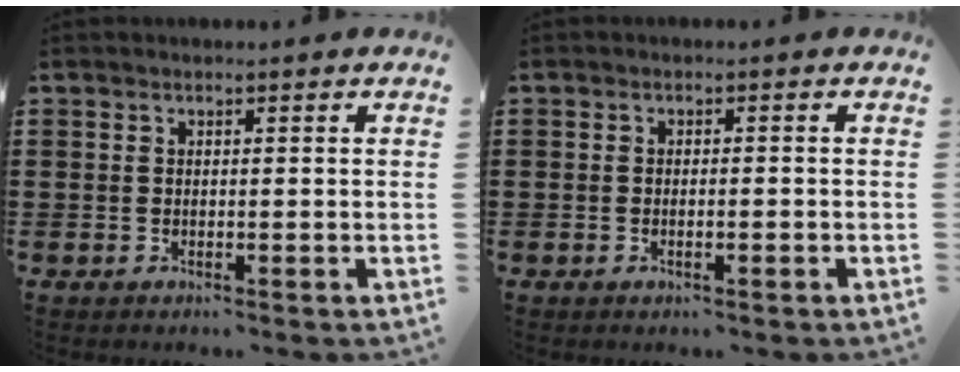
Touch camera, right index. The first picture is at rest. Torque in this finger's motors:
{"motor_torque": [-0.15, 0.48, -0.06, 0.00]}